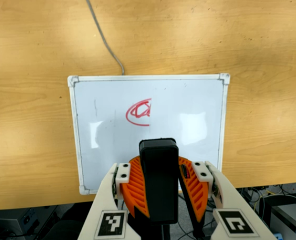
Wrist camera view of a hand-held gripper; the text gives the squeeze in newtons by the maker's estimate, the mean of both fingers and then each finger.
{"total": 9.8, "left": 10.2, "right": 9.4}